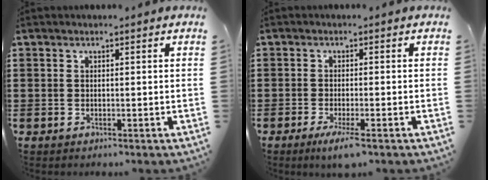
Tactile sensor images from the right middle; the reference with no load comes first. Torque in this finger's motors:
{"motor_torque": [1.12, -0.48, 0.48, 0.12]}